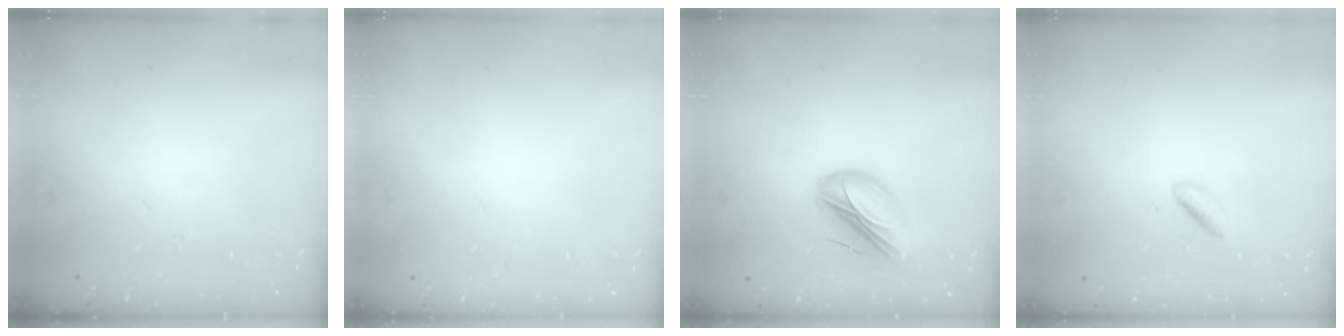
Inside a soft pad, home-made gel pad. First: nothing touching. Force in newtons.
{"total": 2.0, "press": 2.0, "slide": 0.1}
{"total": 10.8, "press": 10.3, "slide": 3.1}
{"total": 1.5, "press": 1.3, "slide": 0.7}